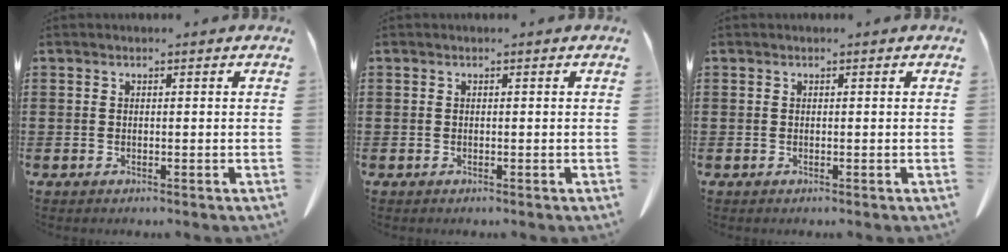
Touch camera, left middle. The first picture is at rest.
{"total": 0.0}
{"total": 0.0}